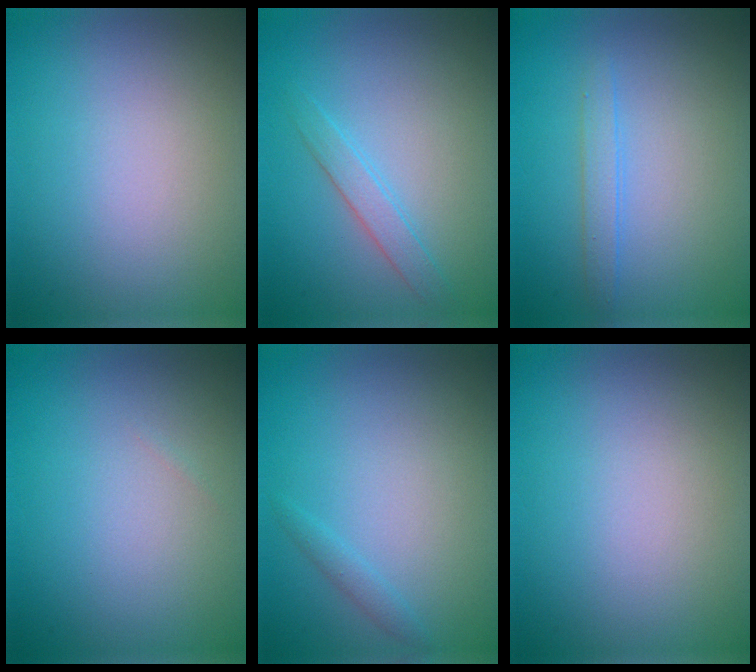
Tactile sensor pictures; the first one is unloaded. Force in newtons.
{"total": 1.7, "press": 1.7, "slide": 0.1}
{"total": 1.4, "press": 1.4, "slide": 0.1}
{"total": 0.0}
{"total": 0.9, "press": 0.9, "slide": 0.0}
{"total": 0.0}